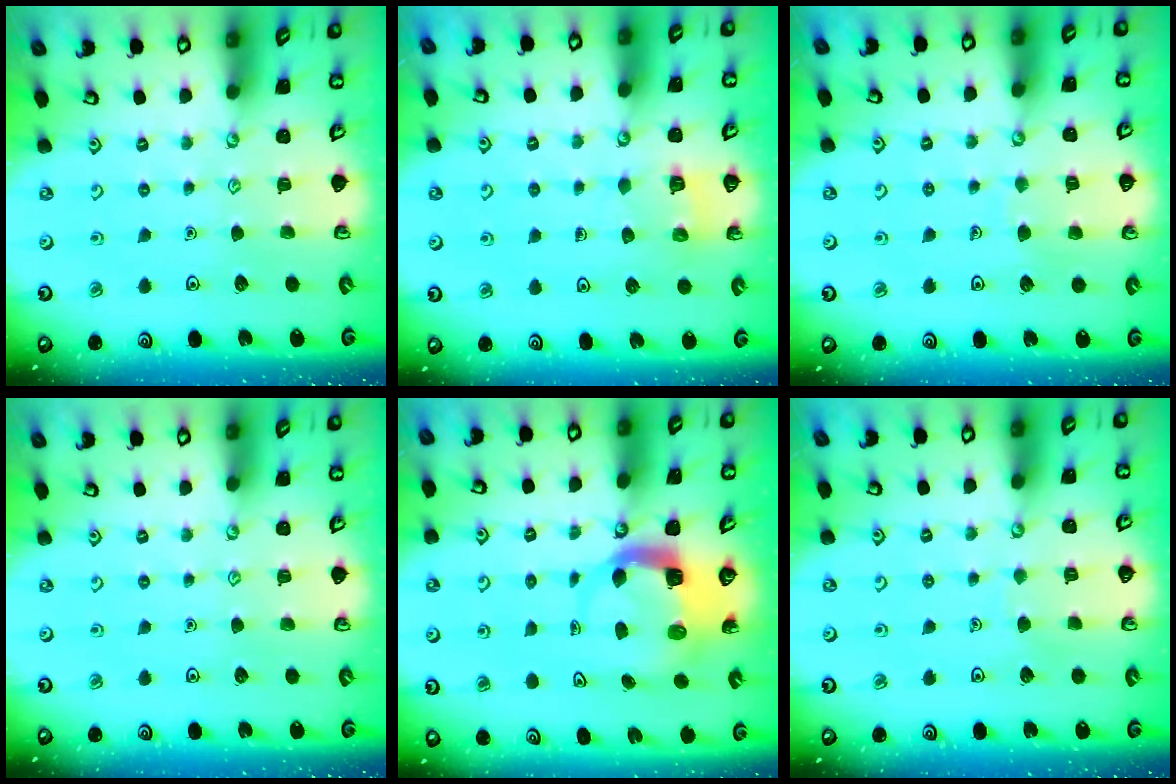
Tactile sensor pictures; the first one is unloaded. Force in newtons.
{"total": 3.3, "press": 3.3, "slide": 0.2}
{"total": 5.1, "press": 5.0, "slide": 0.5}
{"total": 0.0}
{"total": 6.2, "press": 6.2, "slide": 0.6}
{"total": 2.4, "press": 2.4, "slide": 0.1}